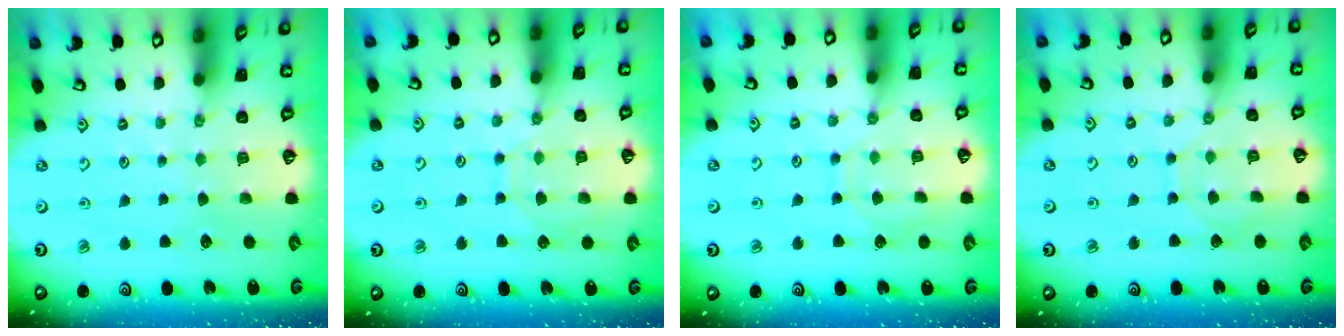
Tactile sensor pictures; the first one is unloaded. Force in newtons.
{"total": 8.0, "press": 8.0, "slide": 0.6}
{"total": 6.9, "press": 6.8, "slide": 0.7}
{"total": 7.4, "press": 7.3, "slide": 0.8}